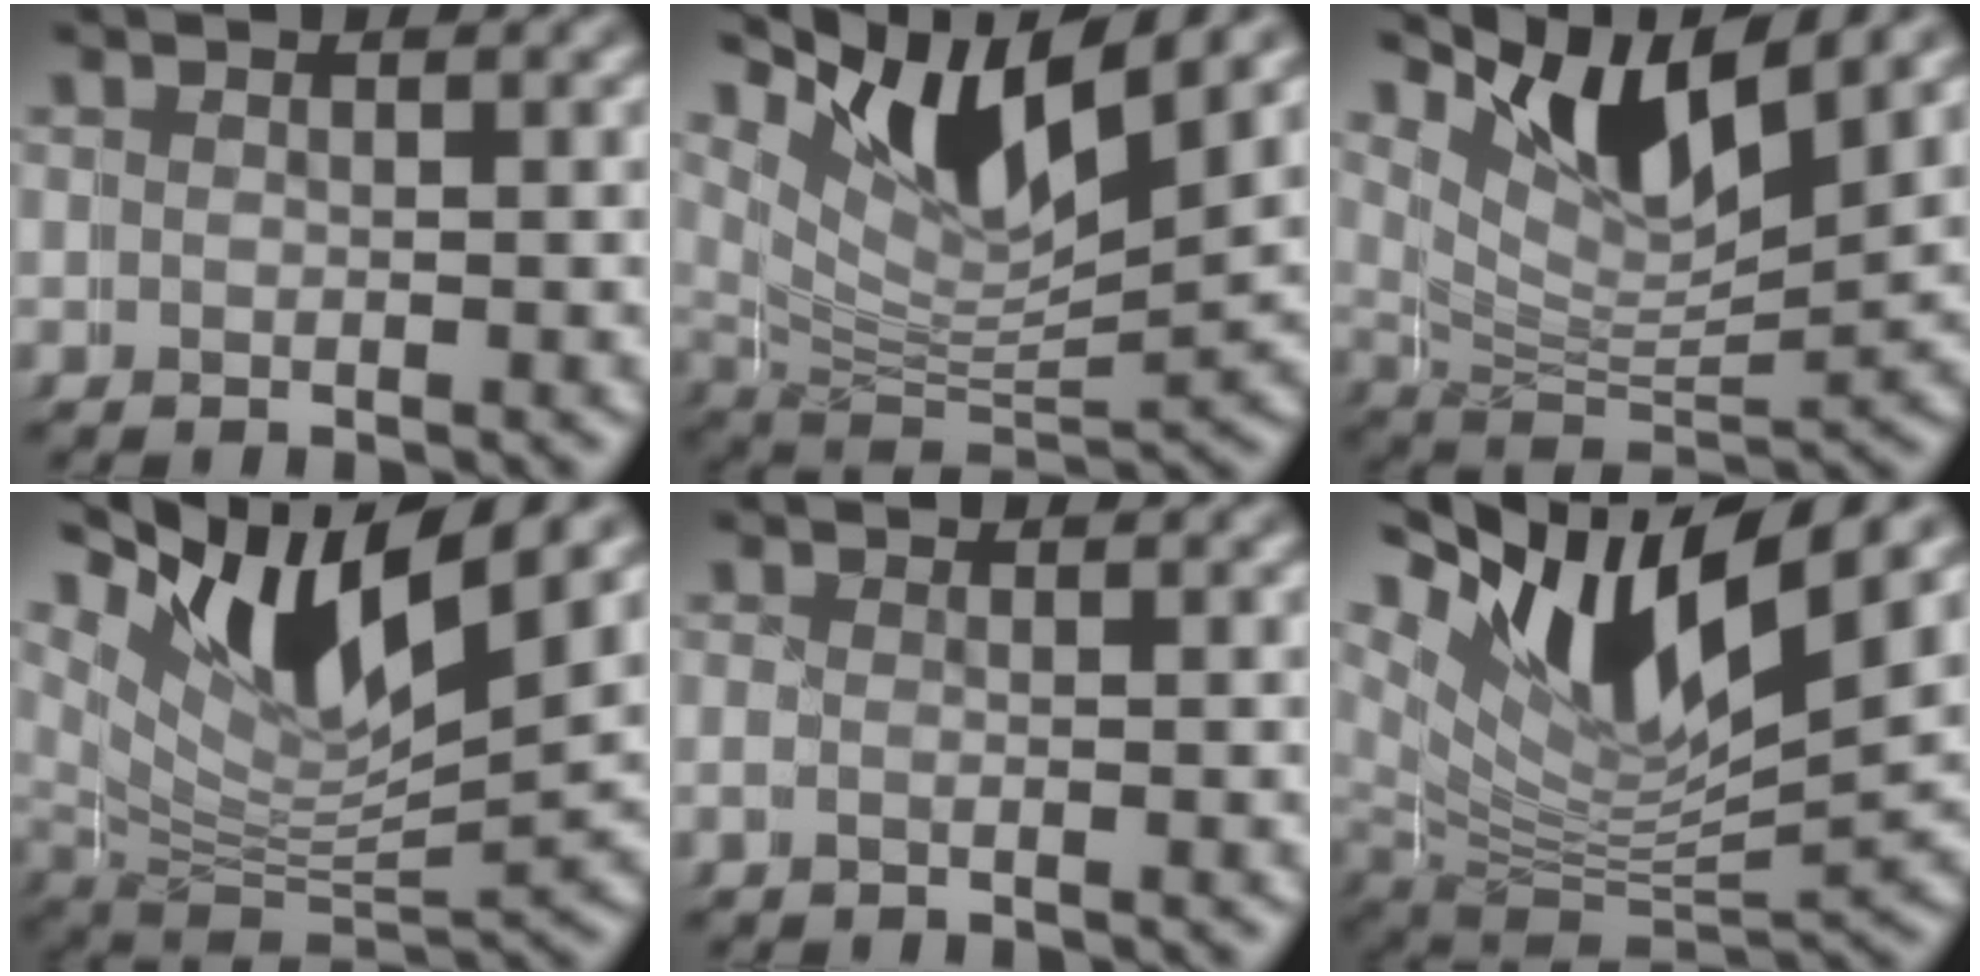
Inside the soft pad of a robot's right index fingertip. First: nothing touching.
{"total": 9.3, "force": [5.3, 4.4, 6.3], "torque": [-0.131, 0.010, 0.082]}
{"total": 7.7, "force": [5.2, 3.2, 4.7], "torque": [-0.105, 0.006, 0.085]}
{"total": 11.0, "force": [5.3, 5.7, 7.7], "torque": [-0.147, 0.010, 0.078]}
{"total": 0.8, "force": [-0.1, -0.7, 0.3], "torque": [0.002, 0.002, -0.004]}
{"total": 12.4, "force": [5.3, 7.2, 8.7], "torque": [-0.149, 0.012, 0.074]}